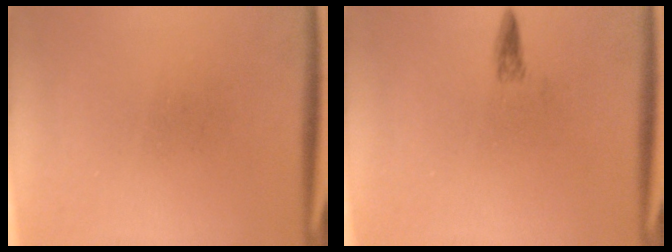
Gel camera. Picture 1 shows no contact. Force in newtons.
{"total": 1.2}